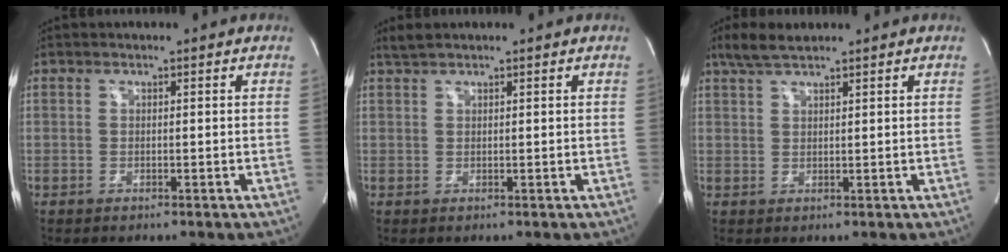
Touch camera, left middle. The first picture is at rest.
{"total": 1.5, "force": [1.4, 0.1, 0.6], "torque": [-0.016, 0.014, 0.033]}
{"total": 4.0, "force": [3.2, 0.7, 2.2], "torque": [-0.053, 0.015, 0.066]}